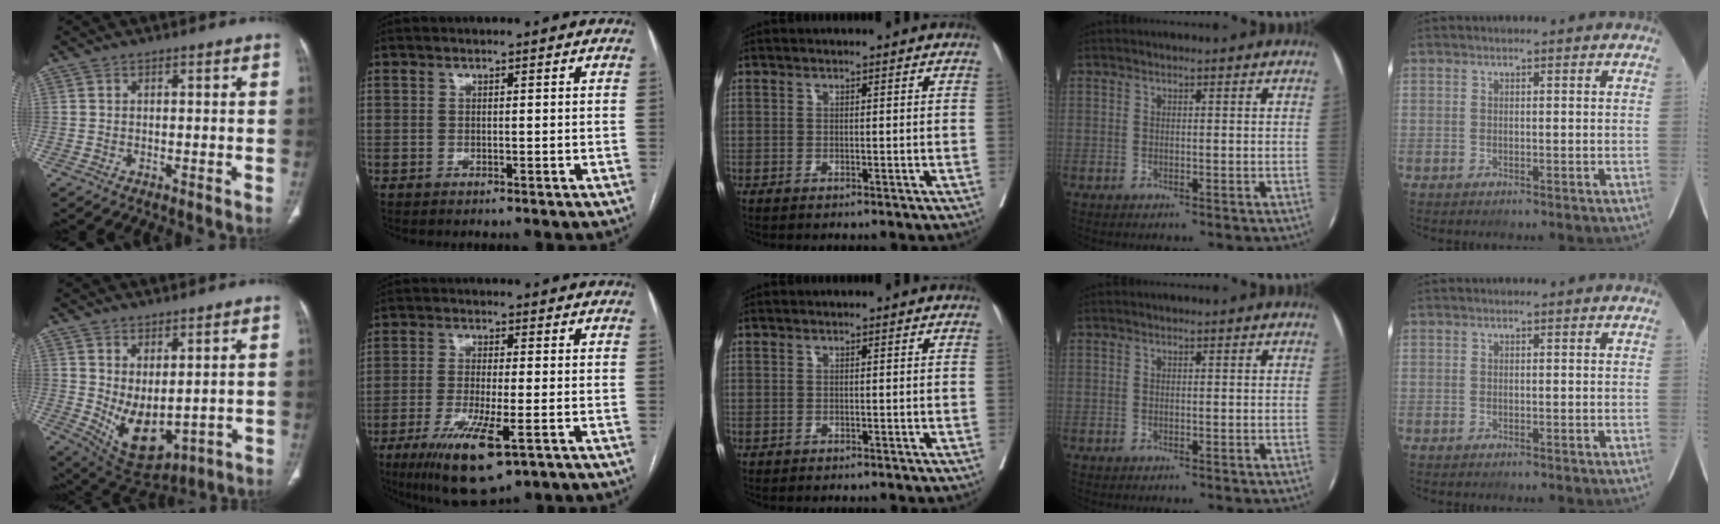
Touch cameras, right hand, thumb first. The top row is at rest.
{"thumb": {"total": 10.1, "force": [0.5, 5.4, 8.5], "torque": [-0.132, -0.024, 0.041]}, "index": {"total": 11.0, "force": [-5.4, 2.0, 9.4], "torque": [-0.174, -0.030, -0.086]}}